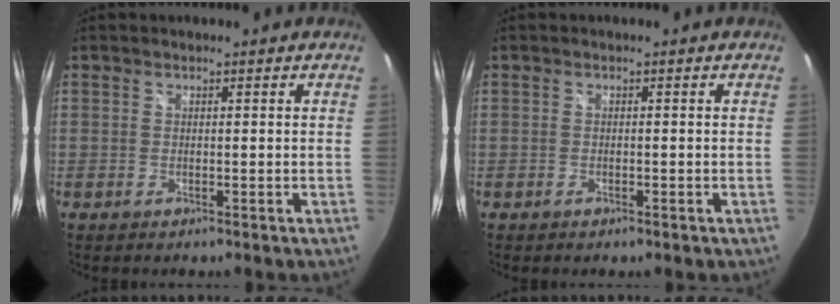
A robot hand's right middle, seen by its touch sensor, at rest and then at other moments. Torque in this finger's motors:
{"motor_torque": [-0.22, -0.25, -0.03, -0.01]}